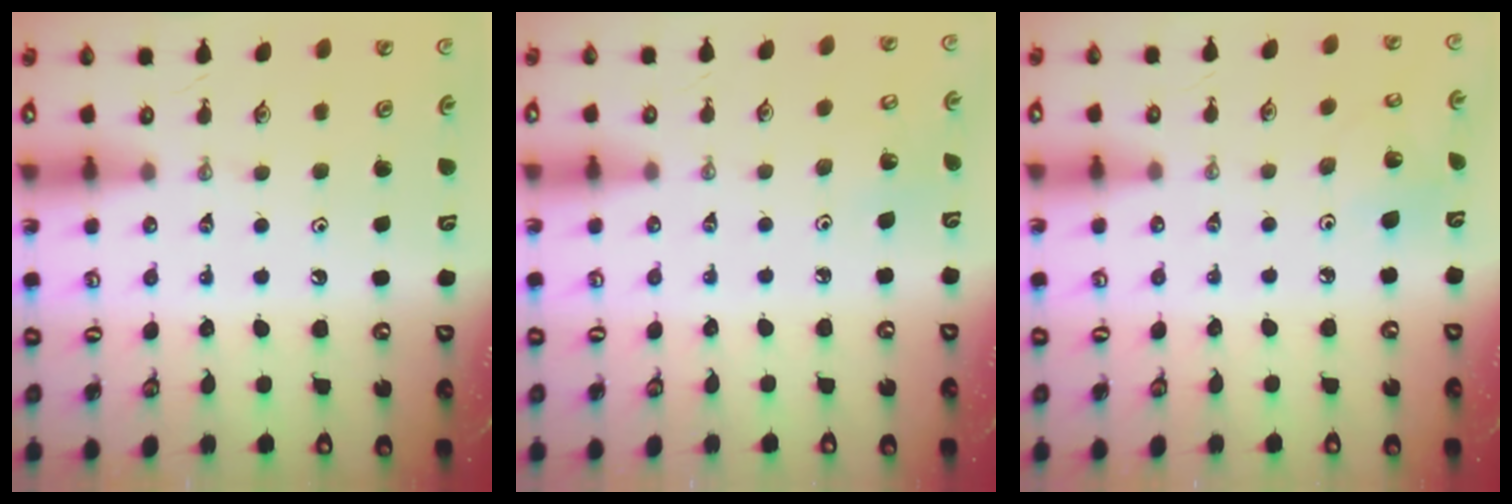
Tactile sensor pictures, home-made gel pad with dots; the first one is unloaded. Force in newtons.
{"total": 3.5, "press": 3.5, "slide": 0.2}
{"total": 6.0, "press": 5.6, "slide": 2.3}